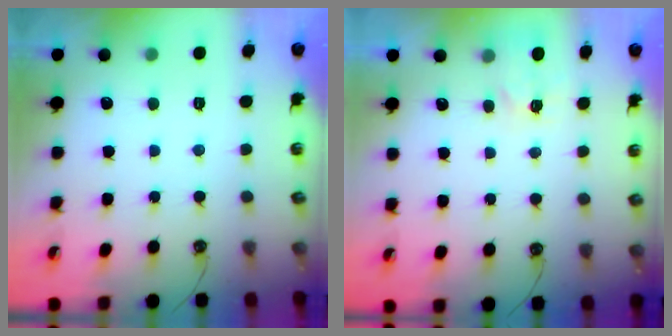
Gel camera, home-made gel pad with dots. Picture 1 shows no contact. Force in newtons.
{"total": 5.1, "press": 5.0, "slide": 0.6}